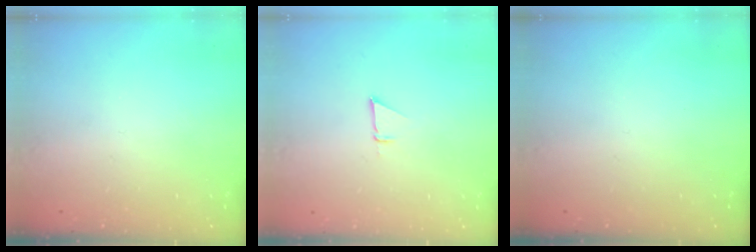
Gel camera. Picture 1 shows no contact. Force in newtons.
{"total": 1.9, "press": 1.9, "slide": 0.0}
{"total": 0.0}